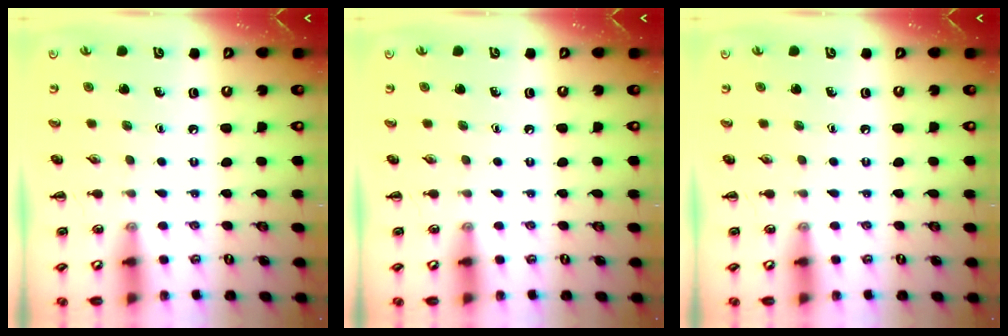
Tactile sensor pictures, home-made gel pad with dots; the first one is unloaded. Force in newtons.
{"total": 0.0}
{"total": 0.0}